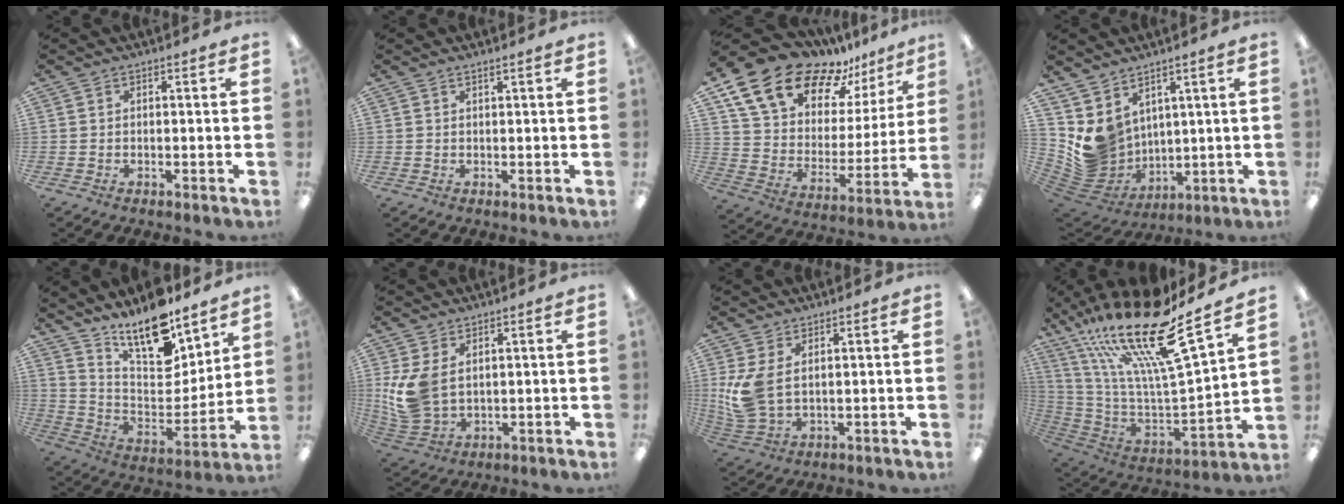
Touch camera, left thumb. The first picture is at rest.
{"total": 0.7, "force": [0.6, 0.1, 0.3], "torque": [-0.006, 0.000, 0.011]}
{"total": 19.9, "force": [15.3, 10.2, 7.8], "torque": [-0.150, -0.109, 0.279]}
{"total": 9.2, "force": [4.1, 7.9, 2.2], "torque": [-0.073, -0.043, 0.092]}
{"total": 16.5, "force": [13.9, 5.4, 7.0], "torque": [-0.129, -0.110, 0.246]}
{"total": 9.8, "force": [1.8, 6.9, 6.7], "torque": [-0.163, -0.002, 0.038]}
{"total": 8.6, "force": [1.5, 5.5, 6.4], "torque": [-0.149, -0.003, 0.029]}
{"total": 25.3, "force": [16.8, 5.6, 18.0], "torque": [-0.328, -0.124, 0.277]}